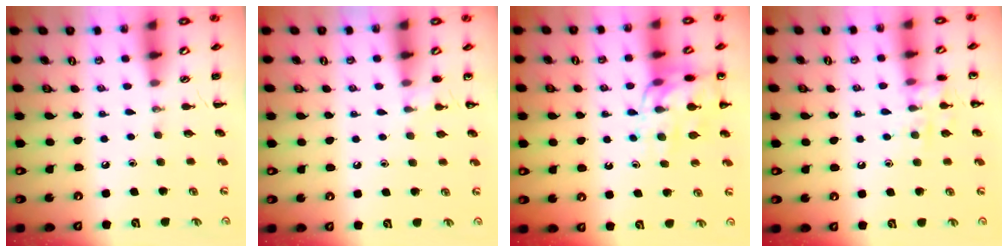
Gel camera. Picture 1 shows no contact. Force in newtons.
{"total": 3.4, "press": 3.2, "slide": 1.0}
{"total": 14.1, "press": 14.0, "slide": 2.2}
{"total": 8.6, "press": 8.5, "slide": 0.8}